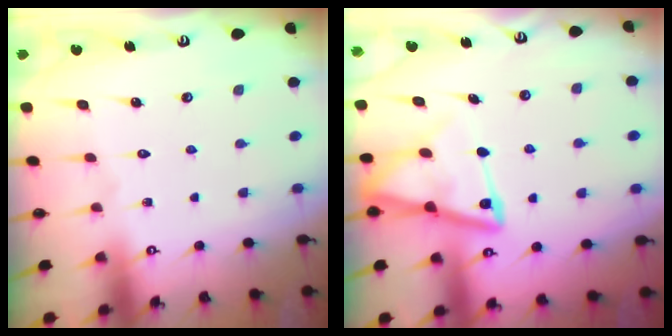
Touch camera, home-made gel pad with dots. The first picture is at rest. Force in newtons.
{"total": 12.2, "press": 12.1, "slide": 1.1}